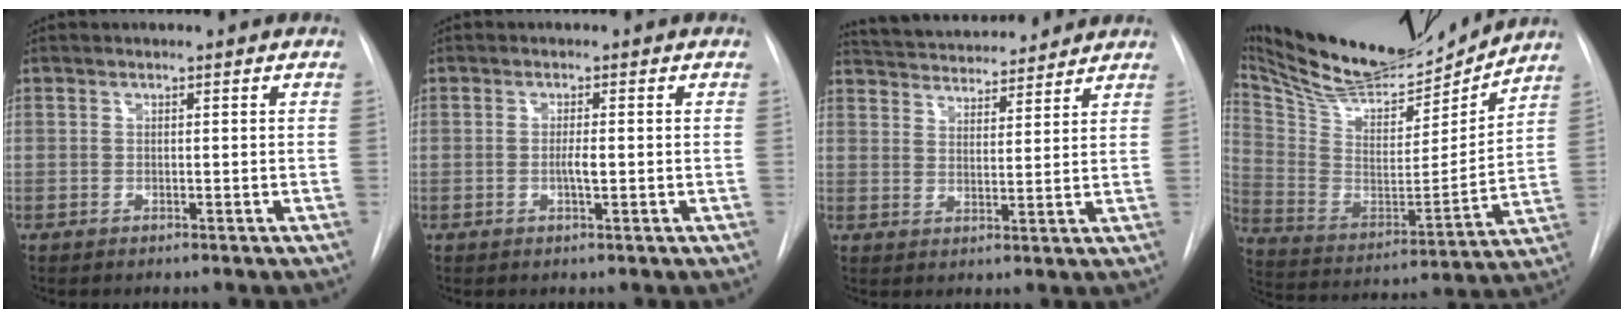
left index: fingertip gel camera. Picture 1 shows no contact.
{"total": 1.7, "force": [-0.6, 0.2, 1.6], "torque": [-0.030, -0.003, -0.010]}
{"total": 14.5, "force": [13.6, 2.9, 4.2], "torque": [-0.069, 0.023, 0.203]}
{"total": 22.9, "force": [20.8, 4.3, 8.5], "torque": [-0.161, -0.019, 0.337]}